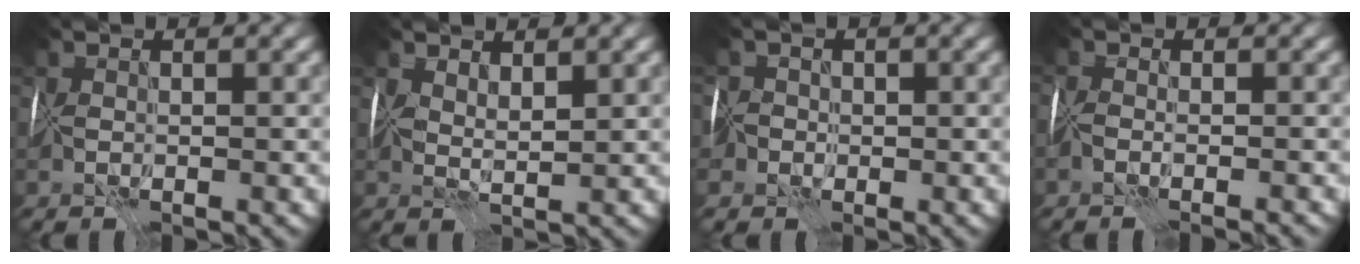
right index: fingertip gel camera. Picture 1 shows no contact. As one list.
[{"total": 2.3, "force": [2.2, -0.3, 0.2], "torque": [-0.003, 0.005, 0.049]}, {"total": 4.1, "force": [-1.5, 3.7, 0.8], "torque": [-0.003, 0.009, -0.049]}, {"total": 2.0, "force": [-1.9, -0.2, 0.5], "torque": [0.005, 0.012, -0.026]}]